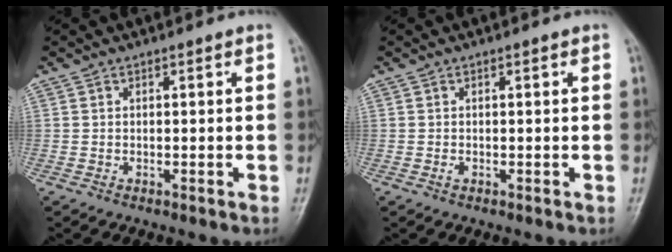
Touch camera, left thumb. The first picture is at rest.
{"total": 0.8, "force": [-0.1, 0.4, 0.7], "torque": [-0.007, 0.003, 0.000]}